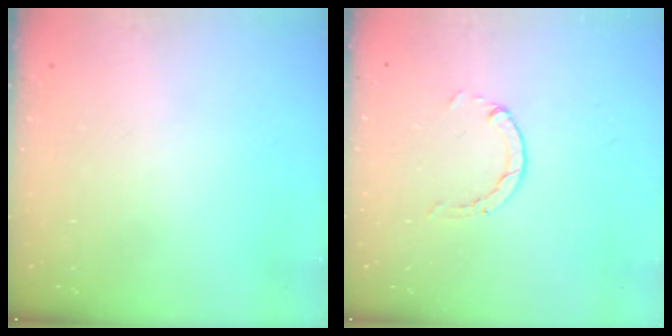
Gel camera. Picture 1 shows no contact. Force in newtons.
{"total": 0.6, "press": 0.6, "slide": 0.2}